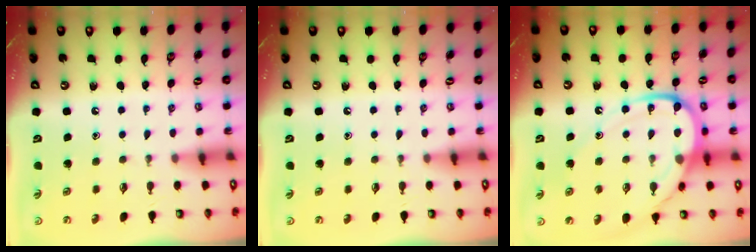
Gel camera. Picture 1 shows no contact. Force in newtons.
{"total": 0.0}
{"total": 15.0, "press": 14.9, "slide": 1.8}